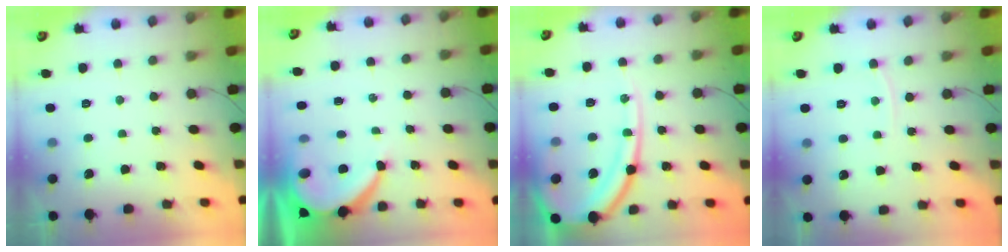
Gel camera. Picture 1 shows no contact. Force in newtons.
{"total": 8.1, "press": 8.0, "slide": 0.9}
{"total": 17.2, "press": 17.1, "slide": 1.9}
{"total": 5.4, "press": 5.3, "slide": 0.8}